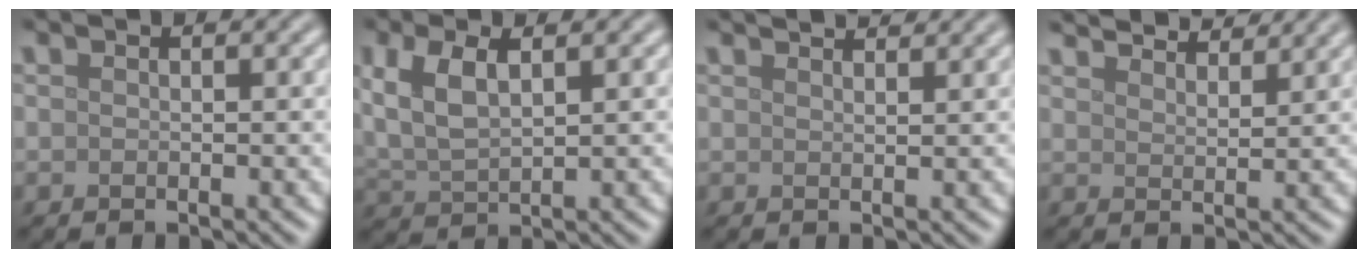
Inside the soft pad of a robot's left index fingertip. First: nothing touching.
{"total": 4.5, "force": [1.6, 2.1, 3.6], "torque": [-0.086, 0.004, 0.032]}
{"total": 3.2, "force": [2.8, 0.8, 1.3], "torque": [-0.001, 0.011, 0.014]}
{"total": 5.5, "force": [5.1, 0.9, 1.8], "torque": [-0.021, 0.008, 0.060]}